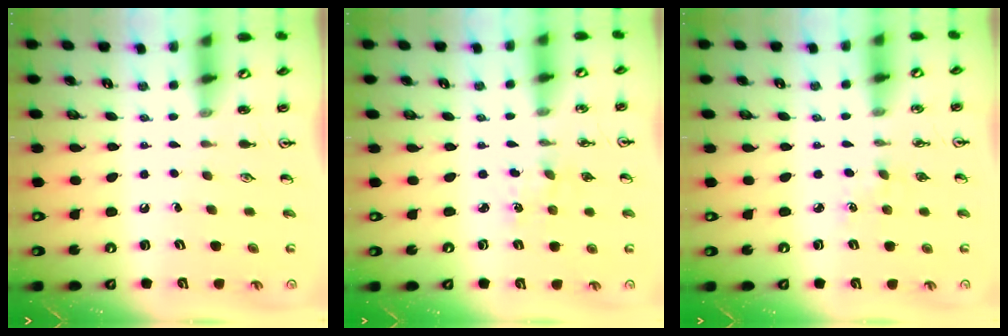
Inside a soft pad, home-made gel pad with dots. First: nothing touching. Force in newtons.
{"total": 1.5, "press": 1.5, "slide": 0.2}
{"total": 2.5, "press": 2.5, "slide": 0.4}